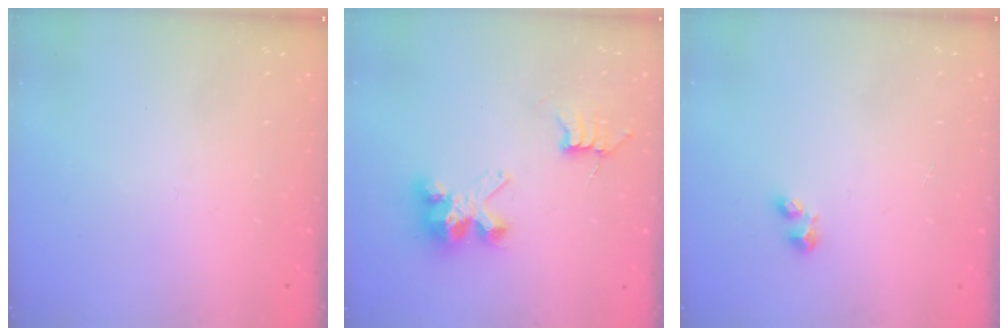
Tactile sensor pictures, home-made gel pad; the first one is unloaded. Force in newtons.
{"total": 7.1, "press": 7.1, "slide": 0.2}
{"total": 2.9, "press": 2.8, "slide": 0.6}